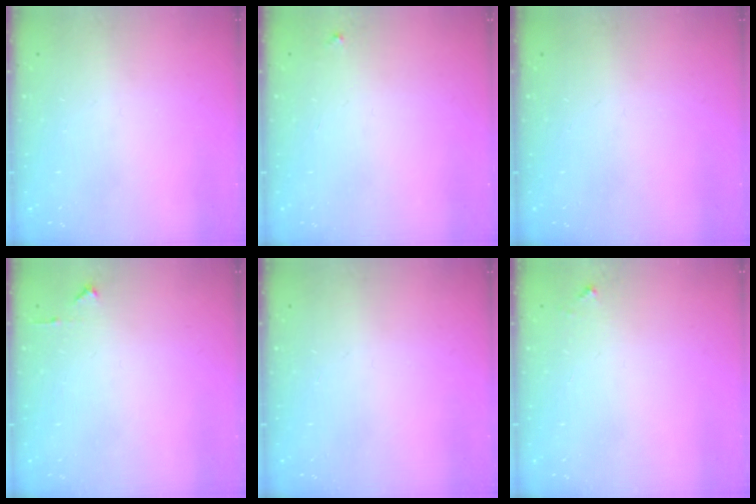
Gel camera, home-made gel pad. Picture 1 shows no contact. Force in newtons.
{"total": 2.3, "press": 2.3, "slide": 0.2}
{"total": 0.0}
{"total": 5.1, "press": 5.0, "slide": 0.8}
{"total": 0.0}
{"total": 2.8, "press": 2.8, "slide": 0.2}